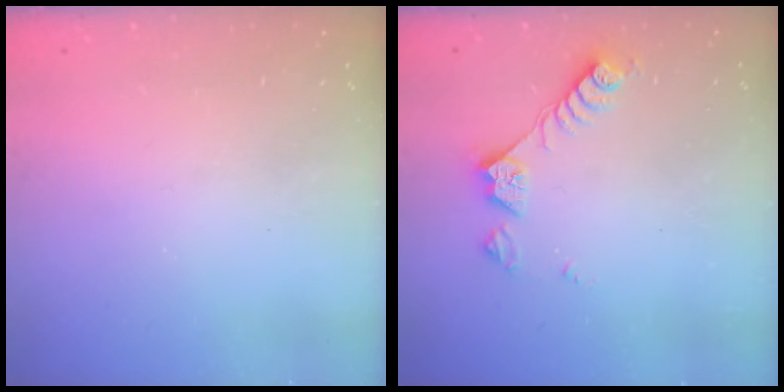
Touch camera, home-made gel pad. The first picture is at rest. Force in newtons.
{"total": 8.5, "press": 8.5, "slide": 0.5}